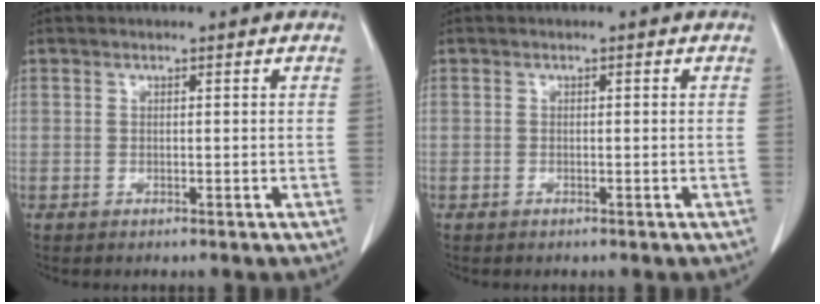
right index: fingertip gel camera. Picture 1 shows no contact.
{"total": 0.0}